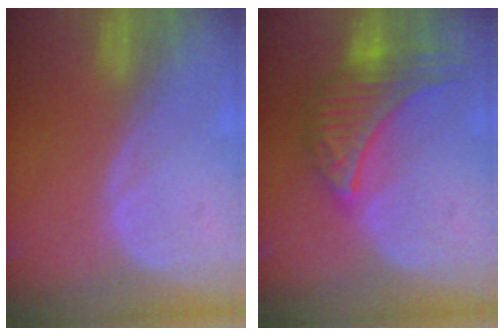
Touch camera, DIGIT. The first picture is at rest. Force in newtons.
{"total": 9.1, "press": 9.1, "slide": 0.5}